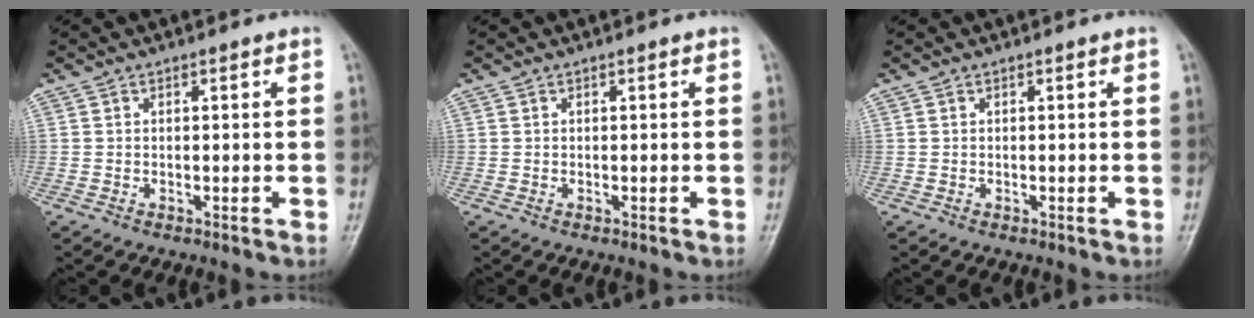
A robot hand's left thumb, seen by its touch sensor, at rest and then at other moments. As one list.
[{"total": 0.0}, {"total": 0.0}]